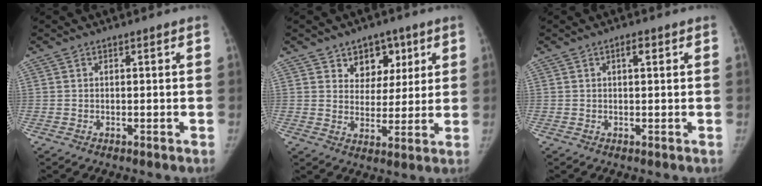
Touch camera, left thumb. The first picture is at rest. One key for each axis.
{"total": 8.1, "fx": 4.4, "fy": 6.2, "fz": 2.6, "tx": 0.008, "ty": -0.017, "tz": 0.069}
{"total": 1.6, "fx": 0.6, "fy": 0.6, "fz": 1.4, "tx": -0.019, "ty": 0.003, "tz": 0.009}